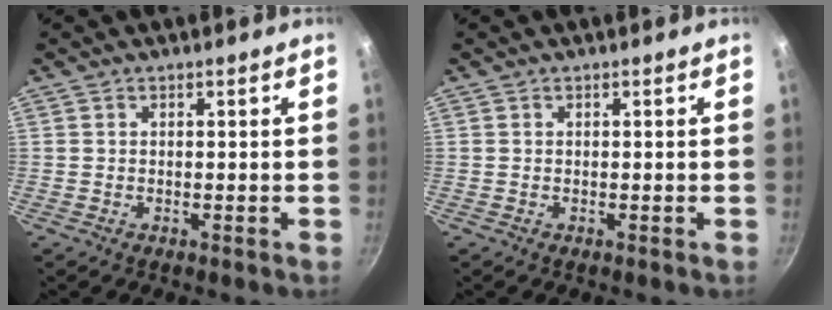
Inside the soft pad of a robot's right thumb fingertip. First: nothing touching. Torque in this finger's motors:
{"motor_torque": [-0.16, -0.14, 0.00, 0.00, 0.00]}